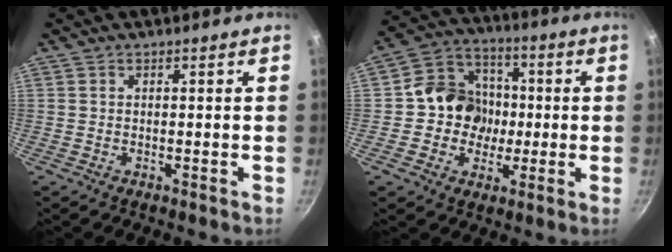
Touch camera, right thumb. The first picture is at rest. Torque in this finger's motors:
{"motor_torque": [1.17, 1.10, 0.20, -0.41, 0.00]}